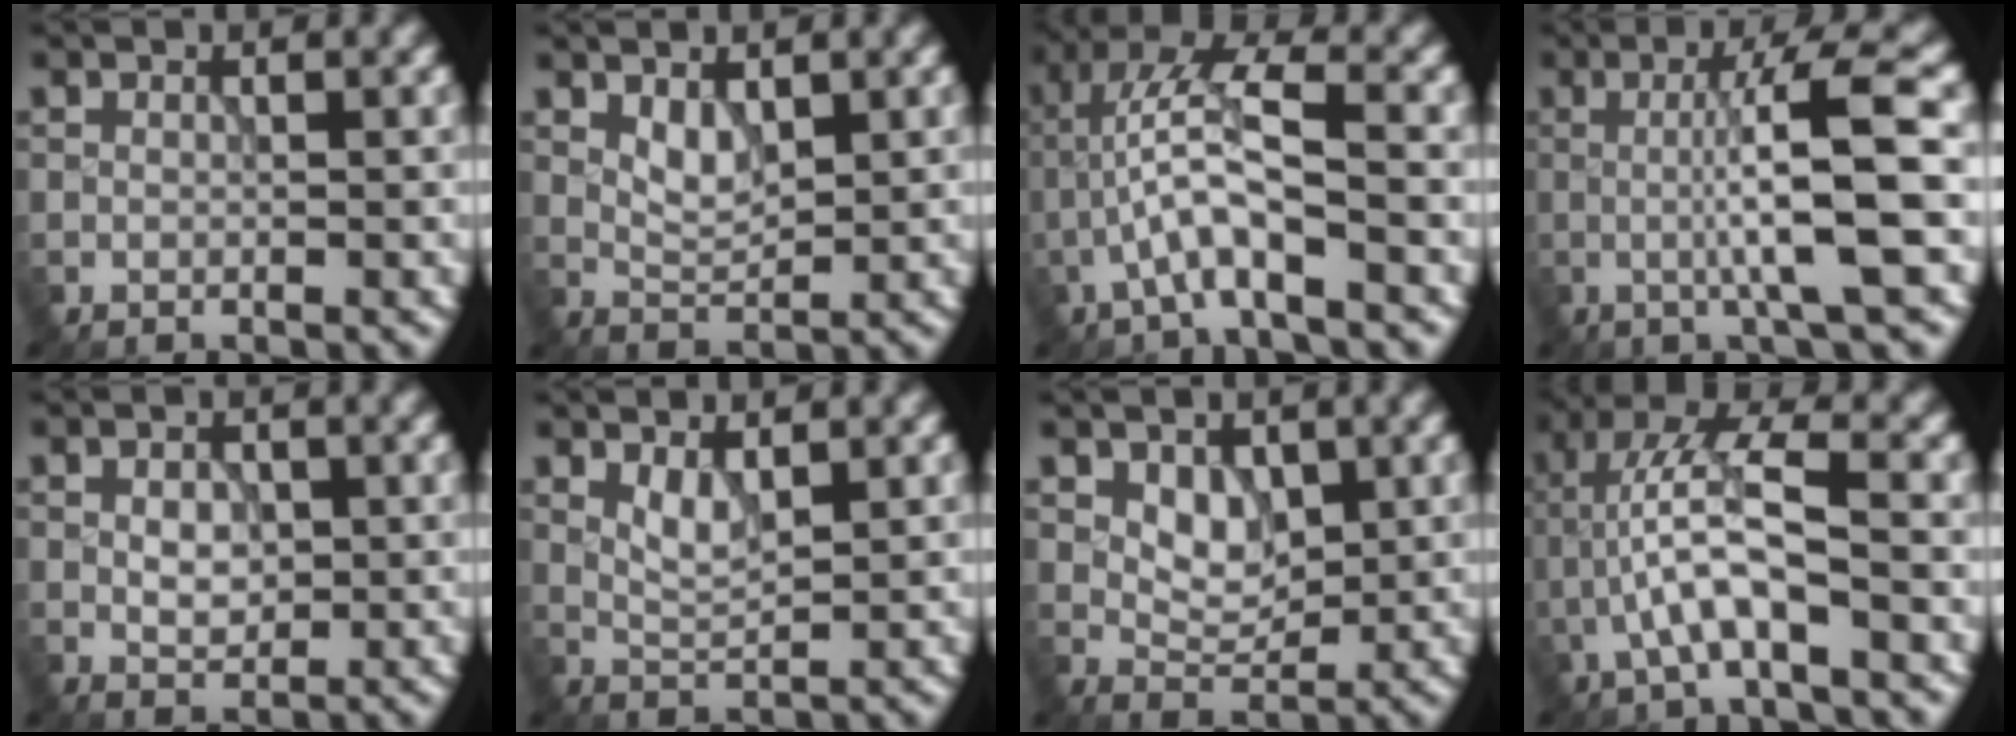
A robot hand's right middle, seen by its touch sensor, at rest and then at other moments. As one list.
[{"total": 2.0, "force": [1.0, 1.1, 1.3], "torque": [-0.026, -0.004, 0.024]}, {"total": 5.3, "force": [-1.8, 1.2, 4.8], "torque": [-0.098, 0.019, -0.039]}, {"total": 7.7, "force": [-0.4, 1.0, 7.6], "torque": [-0.114, 0.008, -0.010]}, {"total": 2.2, "force": [0.1, 1.5, 1.6], "torque": [-0.024, 0.000, 0.002]}, {"total": 1.9, "force": [1.1, 0.7, 1.5], "torque": [-0.032, -0.003, 0.025]}, {"total": 2.7, "force": [1.0, 1.9, 1.7], "torque": [-0.024, -0.007, 0.021]}, {"total": 5.7, "force": [-1.8, 1.4, 5.3], "torque": [-0.105, 0.019, -0.038]}]